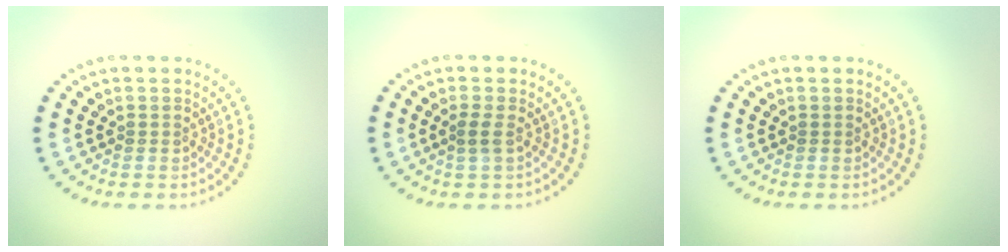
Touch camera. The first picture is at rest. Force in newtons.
{"total": 1.2, "press": 0.8, "slide": 0.8}
{"total": 0.0}